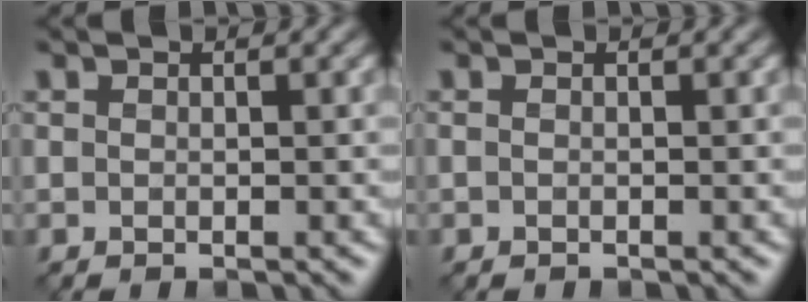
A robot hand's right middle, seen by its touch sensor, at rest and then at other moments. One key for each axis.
{"total": 0.0}